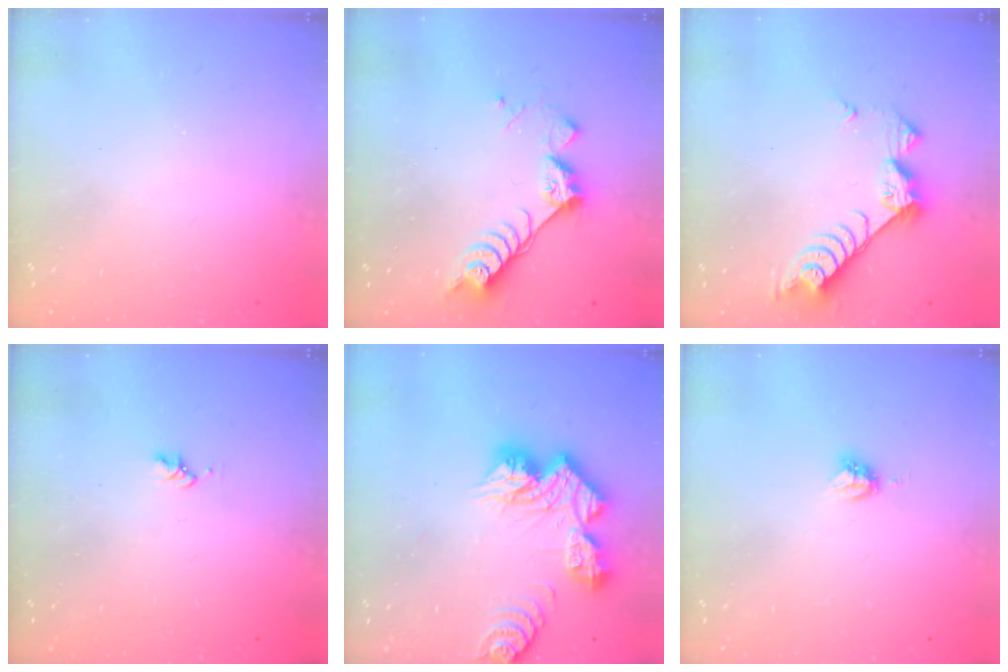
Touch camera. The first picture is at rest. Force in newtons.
{"total": 8.3, "press": 8.2, "slide": 0.7}
{"total": 8.4, "press": 8.3, "slide": 0.7}
{"total": 1.6, "press": 1.6, "slide": 0.3}
{"total": 14.1, "press": 14.1, "slide": 1.3}
{"total": 4.0, "press": 3.9, "slide": 0.7}